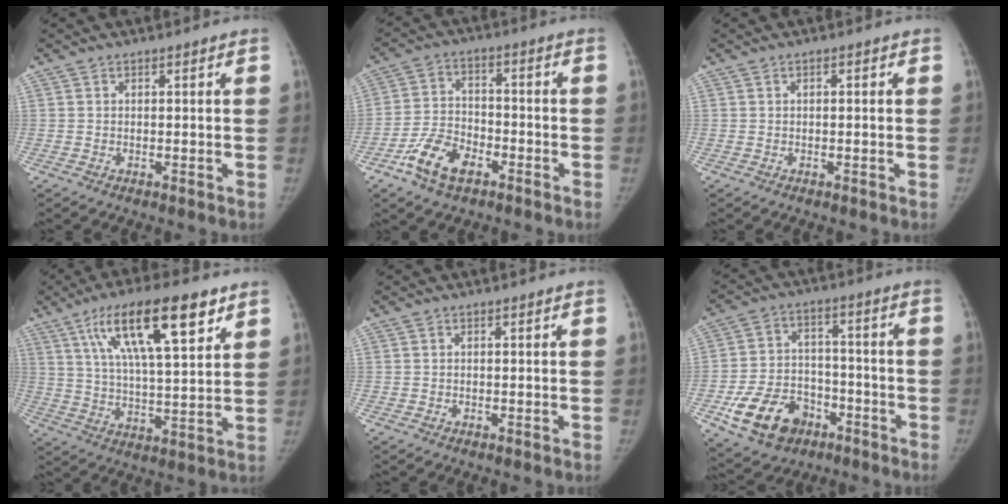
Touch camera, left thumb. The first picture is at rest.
{"total": 9.7, "force": [-5.6, 5.6, 5.7], "torque": [-0.101, 0.024, -0.105]}
{"total": 0.8, "force": [0.1, 0.4, 0.7], "torque": [-0.008, 0.002, -0.002]}
{"total": 19.0, "force": [10.1, 5.7, 15.1], "torque": [-0.234, -0.023, 0.174]}
{"total": 0.0}
{"total": 14.6, "force": [-7.1, 10.5, 7.3], "torque": [-0.108, 0.043, -0.112]}